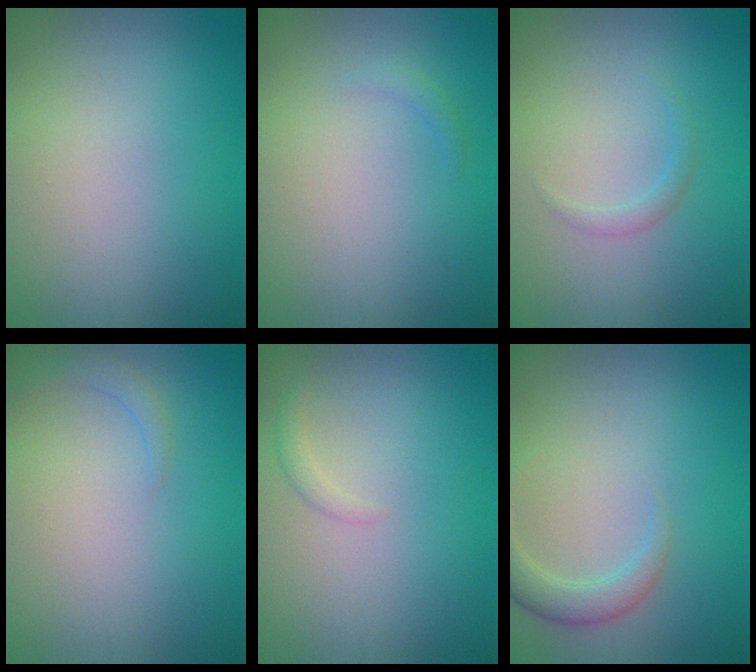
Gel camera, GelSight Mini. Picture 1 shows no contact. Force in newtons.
{"total": 0.7, "press": 0.7, "slide": 0.1}
{"total": 0.9, "press": 0.9, "slide": 0.0}
{"total": 1.0, "press": 1.0, "slide": 0.2}
{"total": 0.8, "press": 0.8, "slide": 0.0}
{"total": 2.4, "press": 2.4, "slide": 0.2}